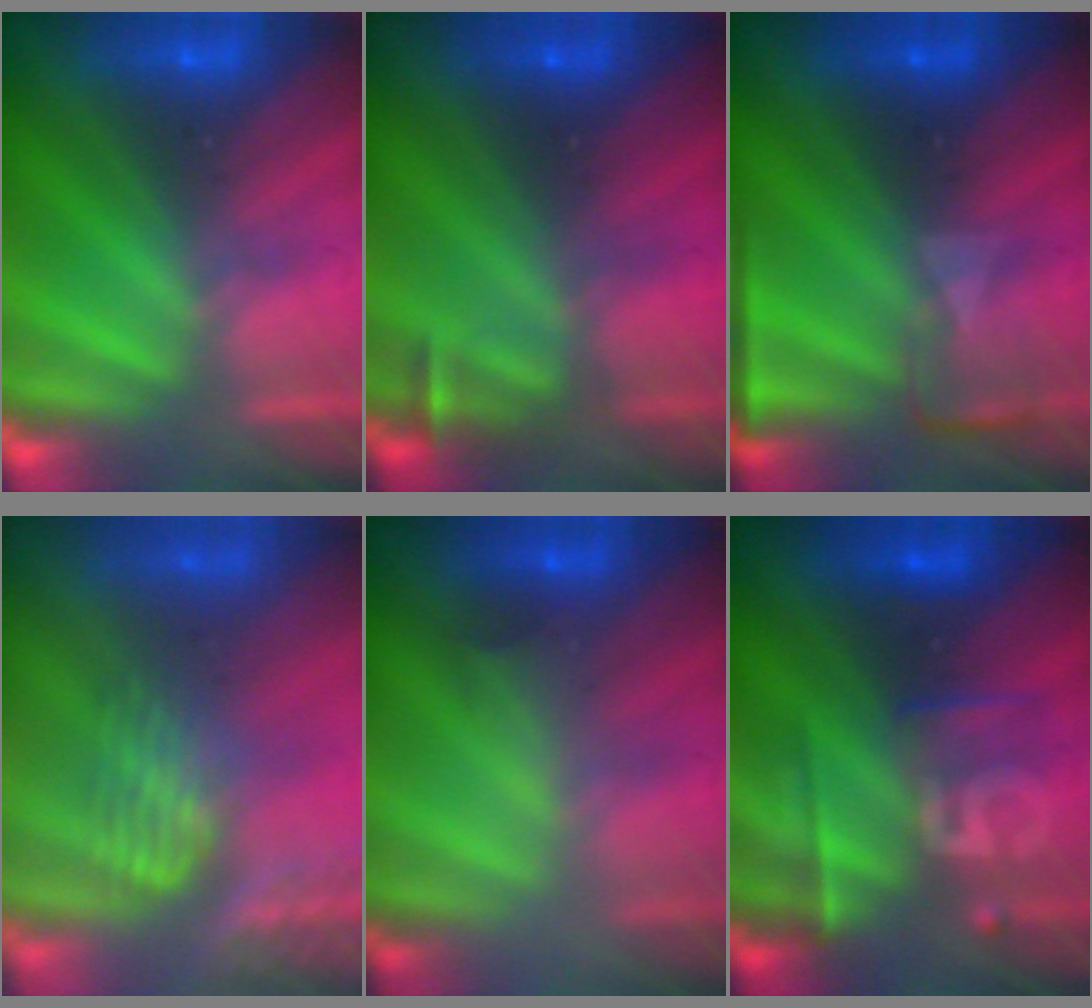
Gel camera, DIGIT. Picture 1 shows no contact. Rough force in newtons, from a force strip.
{"total": 3.1}
{"total": 2.4}
{"total": 4.8}
{"total": 2.1}
{"total": 2.4}